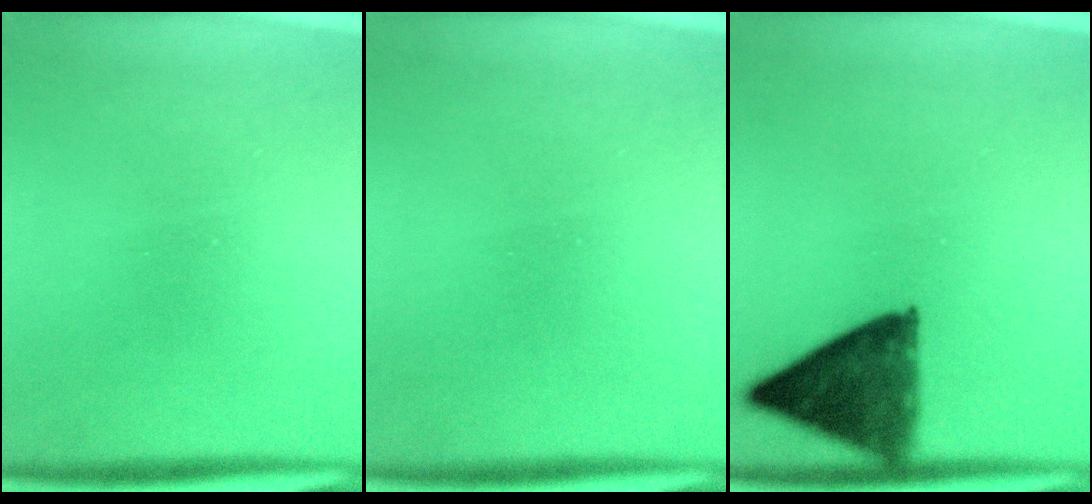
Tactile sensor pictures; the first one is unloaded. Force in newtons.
{"total": 1.6}
{"total": 8.4}